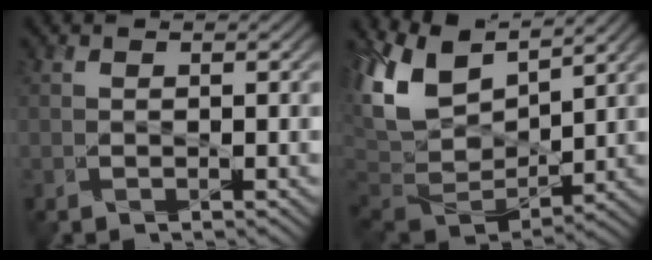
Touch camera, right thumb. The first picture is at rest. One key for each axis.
{"total": 11.2, "fx": 4.4, "fy": 6.5, "fz": 8.0, "tx": -0.205, "ty": 0.007, "tz": 0.080}